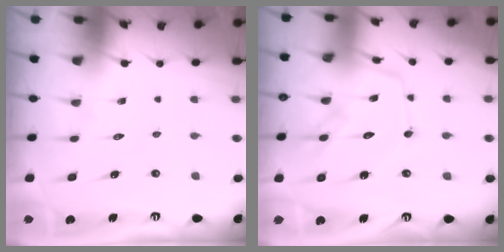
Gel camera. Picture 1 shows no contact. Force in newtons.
{"total": 14.3, "press": 14.2, "slide": 1.3}